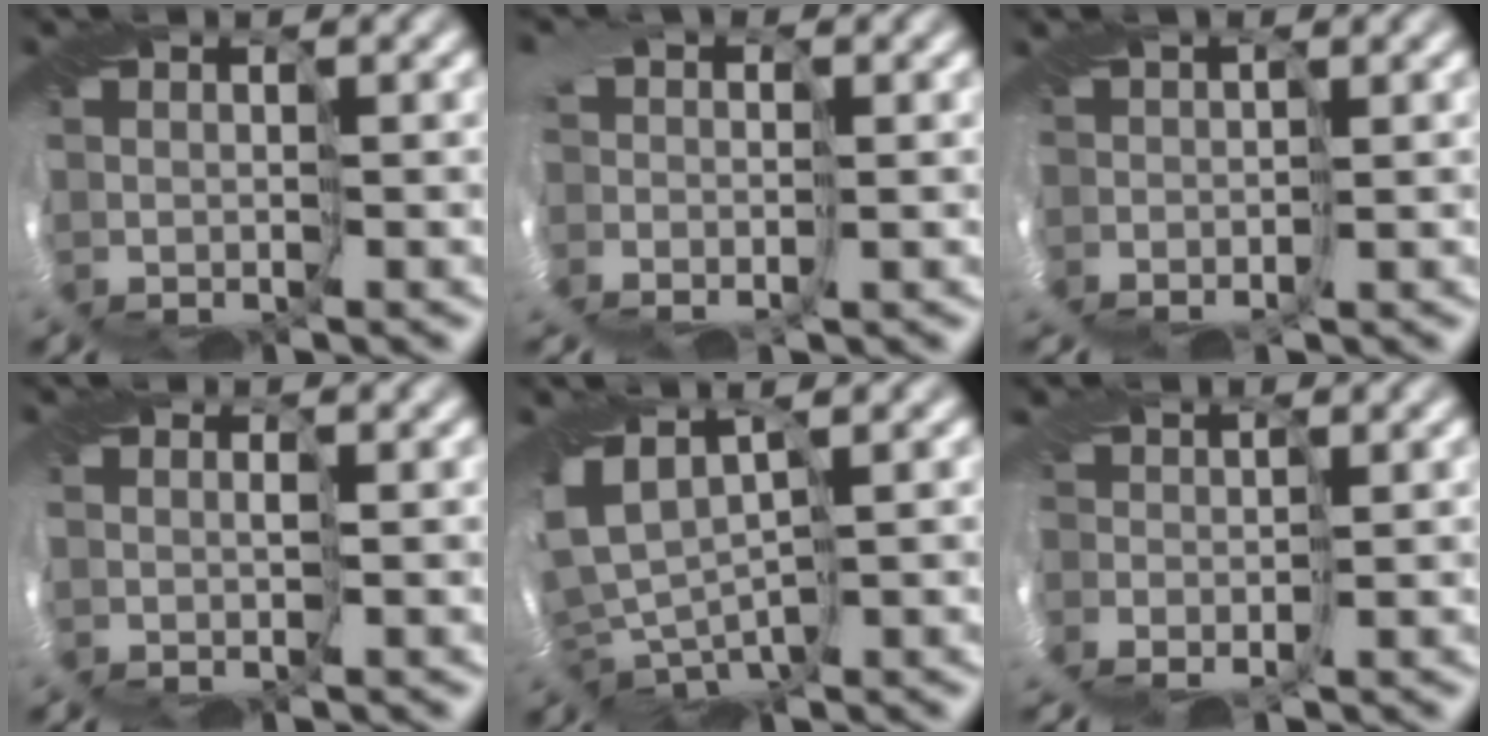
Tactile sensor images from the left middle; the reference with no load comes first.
{"total": 2.8, "force": [-1.0, 1.9, 1.8], "torque": [-0.023, 0.003, -0.018]}
{"total": 0.0}
{"total": 0.6, "force": [0.0, 0.5, 0.3], "torque": [-0.005, 0.000, -0.001]}
{"total": 6.9, "force": [-0.6, 4.3, 5.3], "torque": [-0.113, -0.014, 0.009]}
{"total": 2.5, "force": [-1.5, 1.5, 1.4], "torque": [-0.026, 0.000, -0.031]}